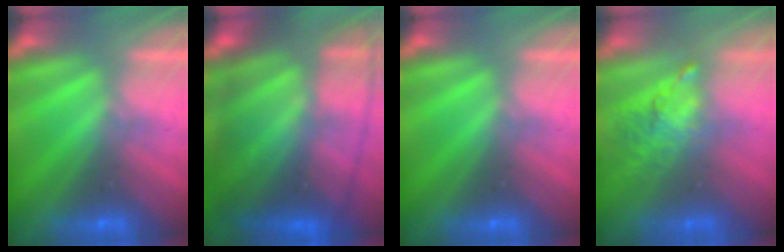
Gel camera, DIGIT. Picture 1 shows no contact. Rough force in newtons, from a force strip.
{"total": 7.7}
{"total": 0.0}
{"total": 3.2}